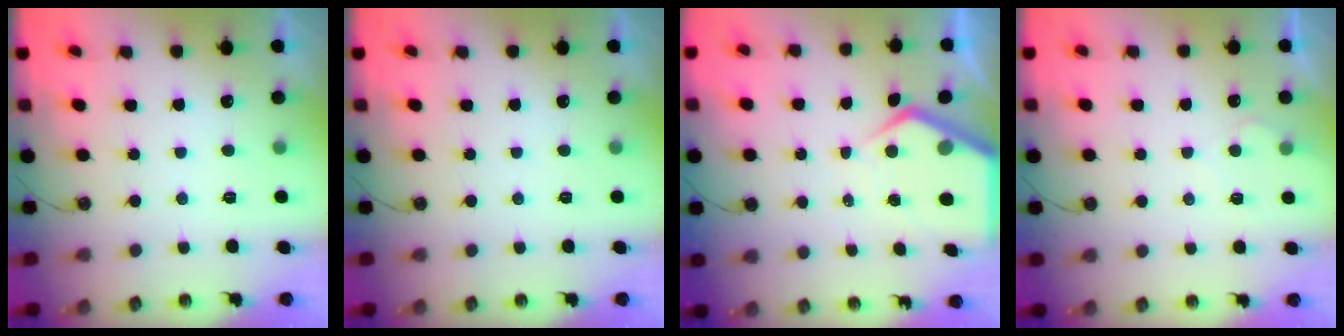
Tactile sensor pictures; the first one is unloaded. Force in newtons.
{"total": 0.0}
{"total": 7.1, "press": 7.1, "slide": 0.7}
{"total": 3.6, "press": 3.6, "slide": 0.5}